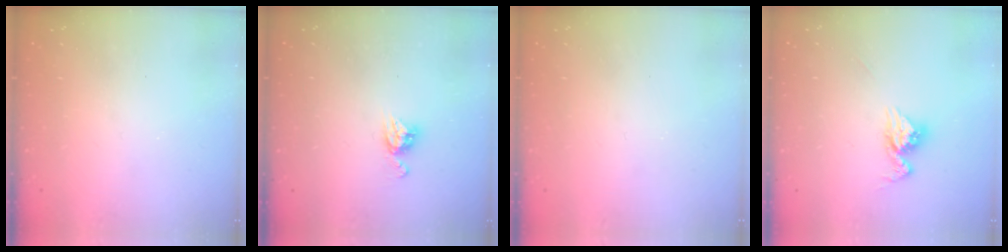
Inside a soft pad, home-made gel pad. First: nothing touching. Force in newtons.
{"total": 6.0, "press": 6.0, "slide": 0.4}
{"total": 0.7, "press": 0.7, "slide": 0.1}
{"total": 11.1, "press": 11.0, "slide": 0.9}